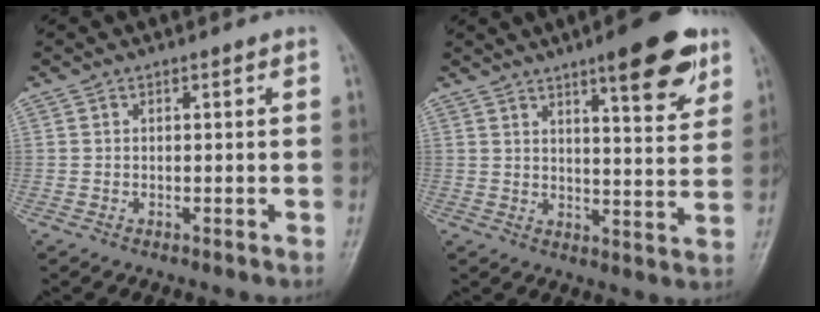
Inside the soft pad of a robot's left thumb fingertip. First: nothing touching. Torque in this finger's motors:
{"motor_torque": [1.93, 1.07, 1.46, -1.08, 0.10]}